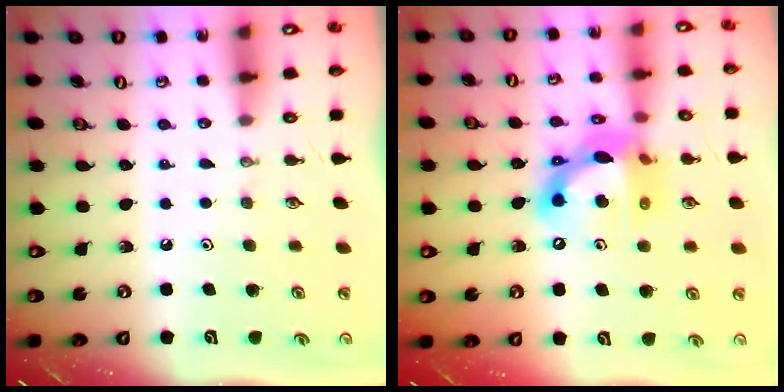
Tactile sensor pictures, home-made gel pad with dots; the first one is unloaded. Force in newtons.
{"total": 15.1, "press": 15.1, "slide": 0.7}